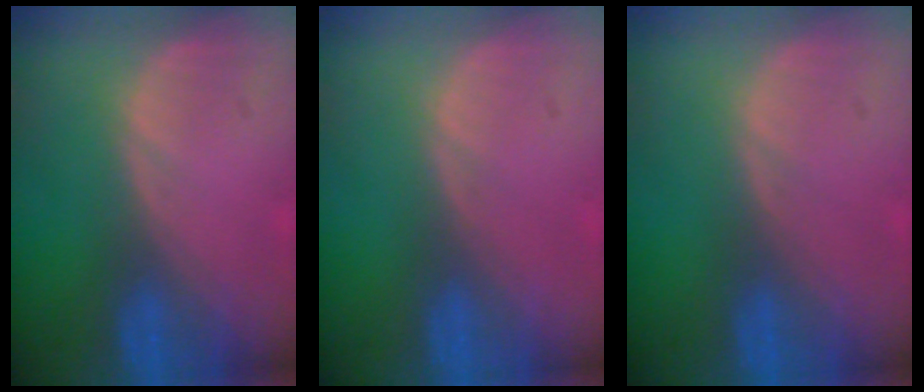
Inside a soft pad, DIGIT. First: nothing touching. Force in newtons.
{"total": 0.0}
{"total": 0.0}